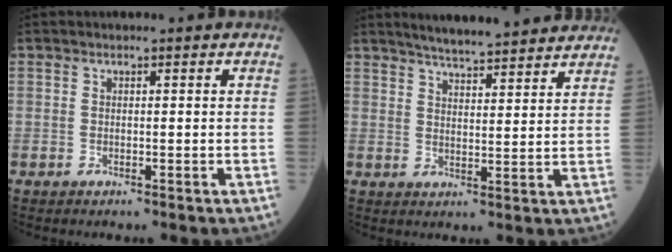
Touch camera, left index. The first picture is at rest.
{"total": 13.3, "force": [11.9, 1.3, 5.7], "torque": [-0.082, 0.013, 0.157]}